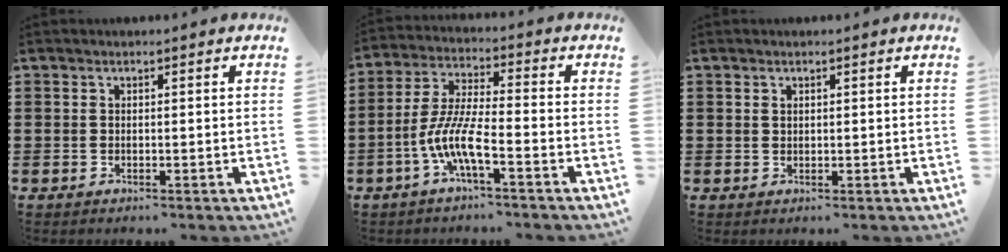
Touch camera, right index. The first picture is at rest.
{"total": 8.0, "force": [-3.7, 1.3, 7.0], "torque": [-0.164, -0.015, -0.077]}
{"total": 0.7, "force": [0.4, 0.5, 0.2], "torque": [-0.005, 0.002, 0.009]}